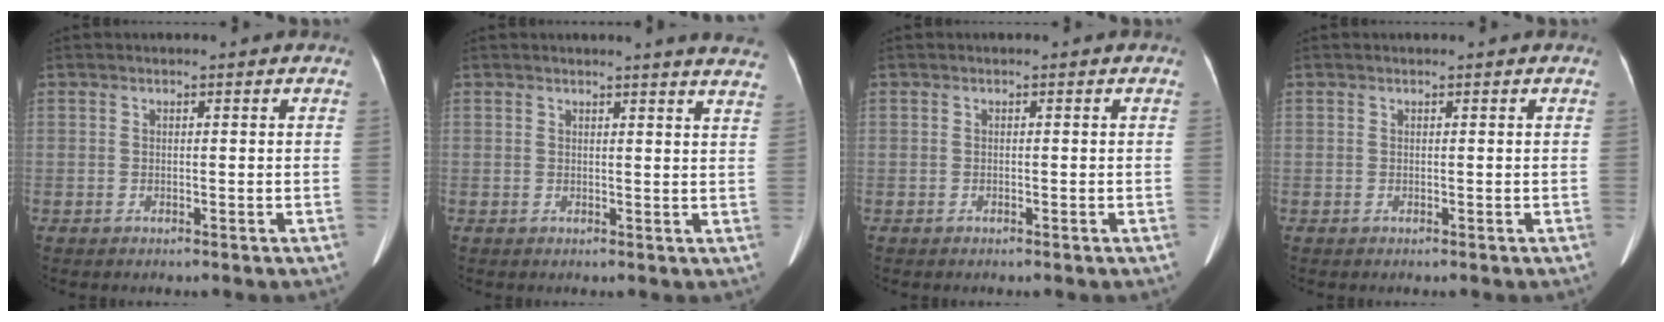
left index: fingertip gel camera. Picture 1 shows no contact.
{"total": 9.2, "force": [8.5, -0.1, 3.3], "torque": [-0.029, -0.040, 0.066]}
{"total": 0.0}
{"total": 0.0}